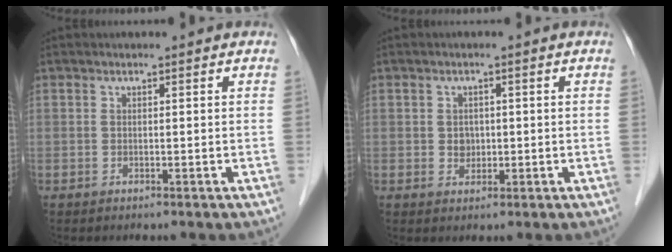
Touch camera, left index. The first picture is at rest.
{"total": 2.0, "force": [-0.1, 1.8, 1.0], "torque": [-0.016, 0.003, 0.003]}